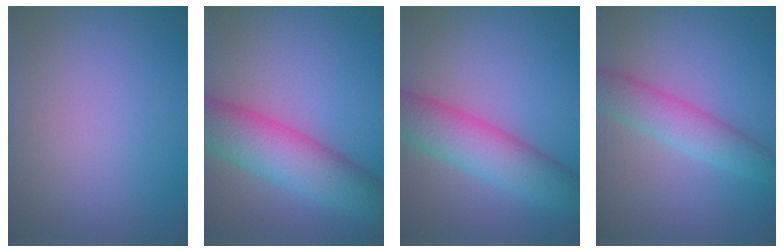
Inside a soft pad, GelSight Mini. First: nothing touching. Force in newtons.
{"total": 9.0, "press": 9.0, "slide": 0.2}
{"total": 7.4, "press": 7.4, "slide": 0.2}
{"total": 4.3, "press": 4.3, "slide": 0.2}